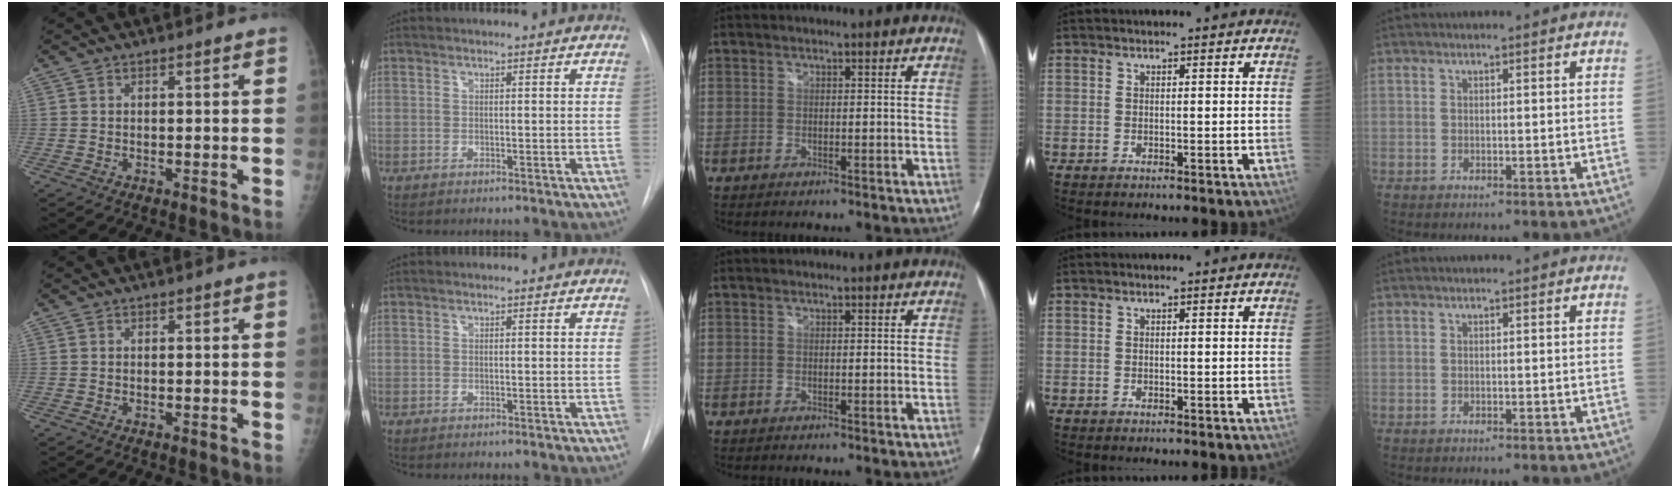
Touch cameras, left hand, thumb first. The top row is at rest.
{}